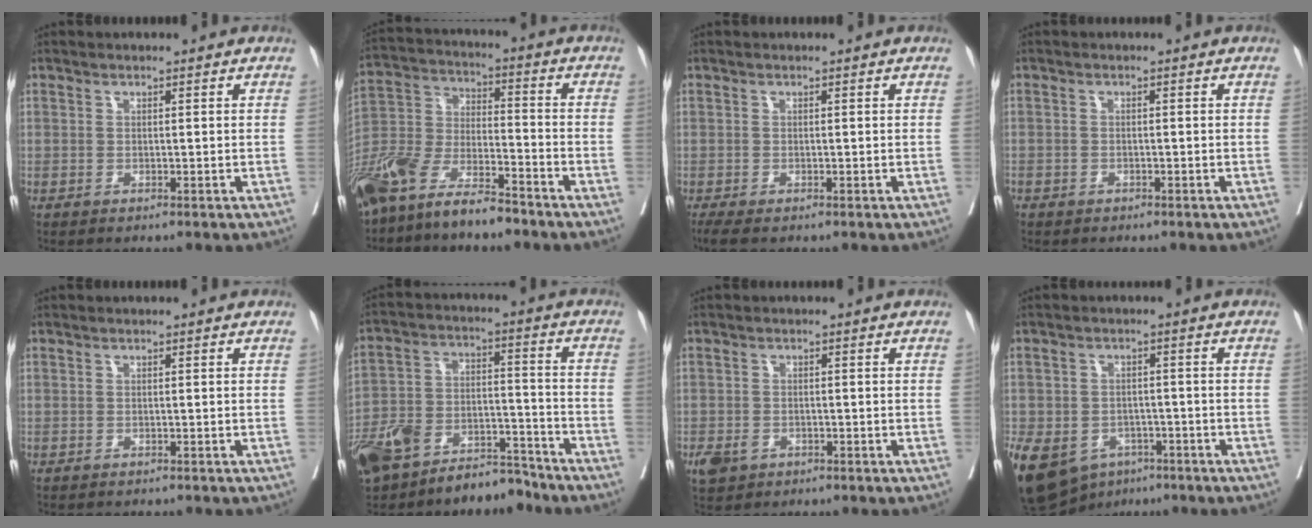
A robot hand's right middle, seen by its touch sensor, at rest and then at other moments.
{"total": 15.2, "force": [-12.1, 3.7, 8.4], "torque": [-0.182, -0.009, -0.234]}
{"total": 2.9, "force": [-2.3, 0.7, 1.7], "torque": [-0.033, -0.013, -0.037]}
{"total": 1.5, "force": [-1.1, 0.9, 0.1], "torque": [-0.010, 0.001, -0.021]}
{"total": 1.4, "force": [-1.3, 0.4, 0.4], "torque": [-0.017, -0.005, -0.018]}
{"total": 15.5, "force": [-12.6, 5.9, 7.0], "torque": [-0.129, 0.023, -0.220]}
{"total": 3.5, "force": [-1.9, 2.5, 1.5], "torque": [-0.027, 0.000, -0.027]}
{"total": 22.3, "force": [-10.5, 16.8, 10.3], "torque": [-0.319, -0.019, -0.147]}